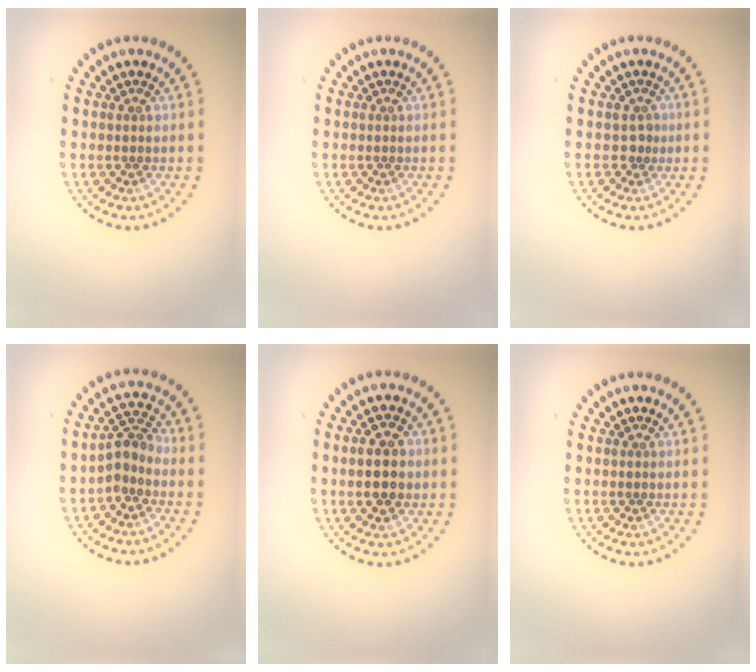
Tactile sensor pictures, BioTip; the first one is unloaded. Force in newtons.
{"total": 0.0}
{"total": 0.9, "press": 0.6, "slide": 0.7}
{"total": 2.6, "press": 2.1, "slide": 1.5}
{"total": 4.2, "press": 4.2, "slide": 0.2}
{"total": 0.0}